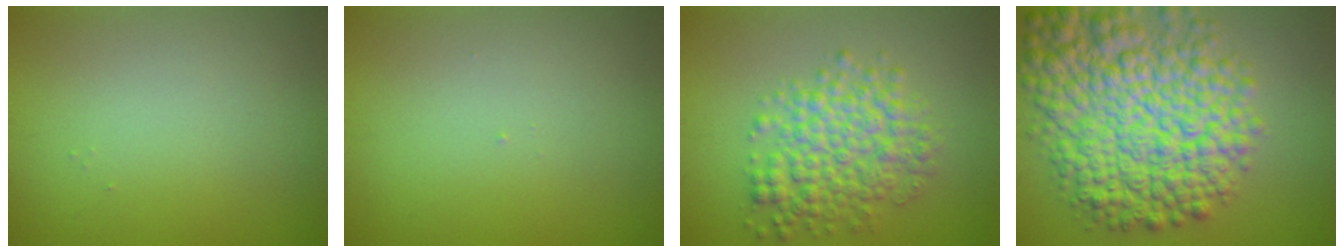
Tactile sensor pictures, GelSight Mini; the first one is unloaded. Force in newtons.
{"total": 0.0}
{"total": 5.6, "press": 5.6, "slide": 0.1}
{"total": 12.3, "press": 12.3, "slide": 0.5}